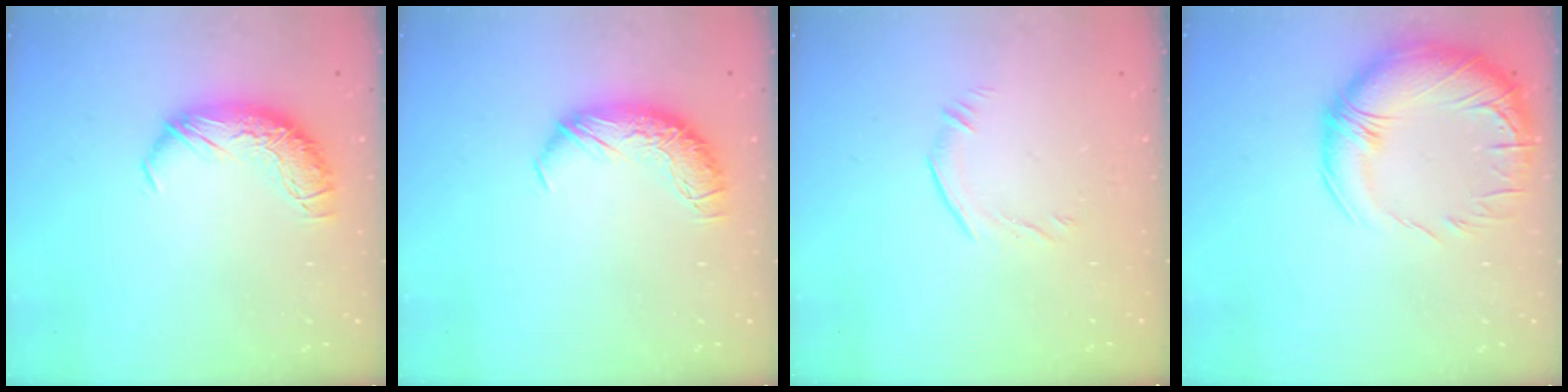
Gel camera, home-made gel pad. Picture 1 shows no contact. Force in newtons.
{"total": 0.0}
{"total": 5.7, "press": 5.6, "slide": 1.2}
{"total": 5.9, "press": 4.1, "slide": 4.2}